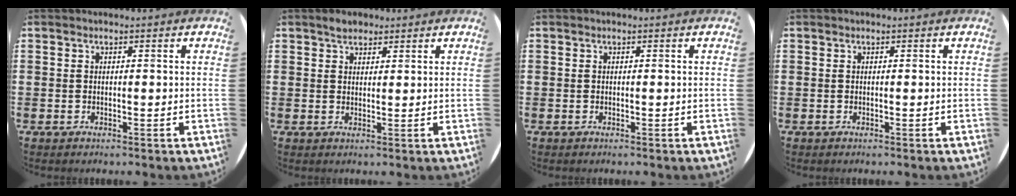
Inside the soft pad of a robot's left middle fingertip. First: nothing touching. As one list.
[{"total": 1.9, "force": [1.7, 0.9, 0.4], "torque": [-0.001, 0.001, 0.030]}, {"total": 0.0}, {"total": 0.0}]